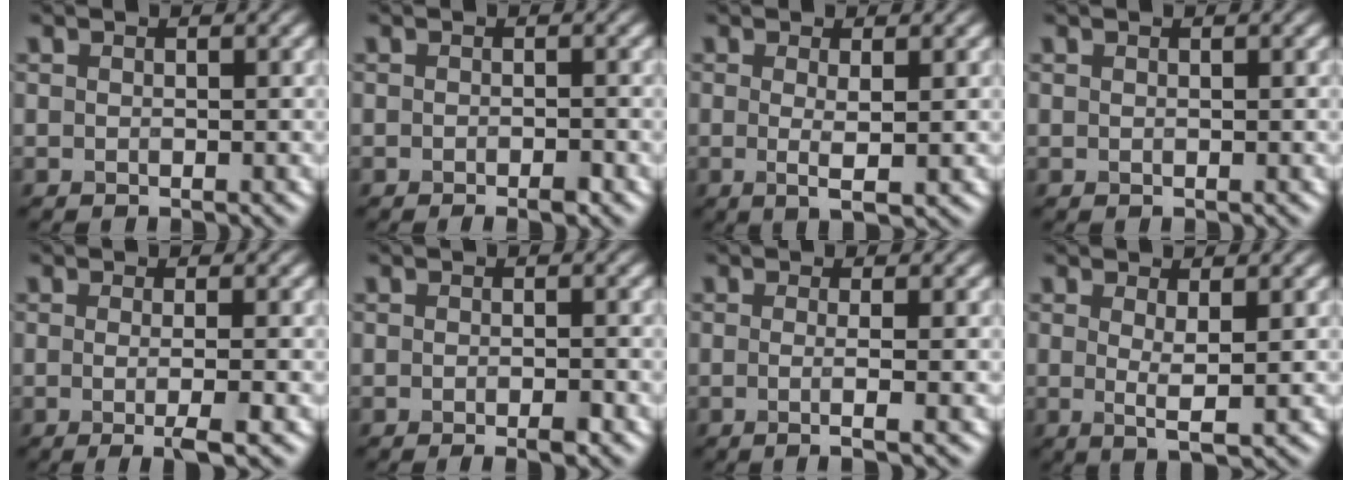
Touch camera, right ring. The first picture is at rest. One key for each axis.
{"total": 1.7, "fx": -1.0, "fy": 0.3, "fz": 1.3, "tx": -0.018, "ty": -0.003, "tz": -0.016}
{"total": 2.4, "fx": -0.1, "fy": 0.4, "fz": 2.4, "tx": -0.043, "ty": -0.007, "tz": -0.001}
{"total": 0.0}
{"total": 3.6, "fx": -0.7, "fy": 0.9, "fz": 3.4, "tx": -0.048, "ty": -0.009, "tz": -0.013}
{"total": 2.2, "fx": -1.2, "fy": 0.4, "fz": 1.8, "tx": -0.027, "ty": -0.003, "tz": -0.020}
{"total": 3.0, "fx": -0.3, "fy": 1.0, "fz": 2.8, "tx": -0.034, "ty": -0.003, "tz": -0.018}
{"total": 2.4, "fx": 0.3, "fy": 0.3, "fz": 2.3, "tx": -0.044, "ty": -0.012, "tz": 0.006}